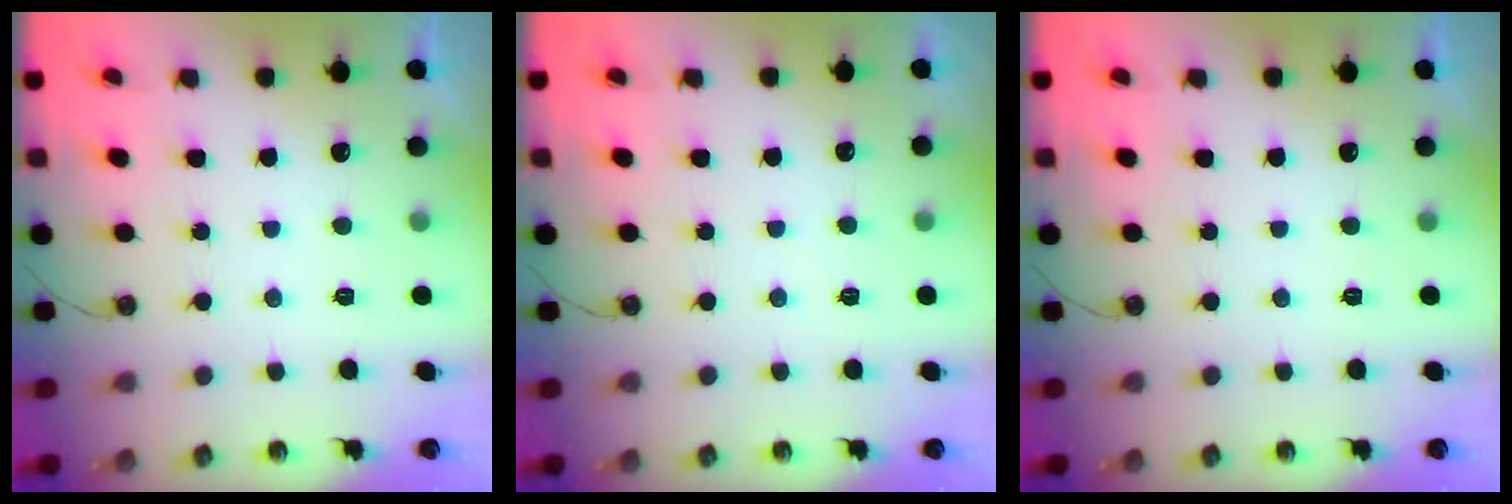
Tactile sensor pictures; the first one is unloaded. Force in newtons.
{"total": 2.9, "press": 2.9, "slide": 0.4}
{"total": 0.0}